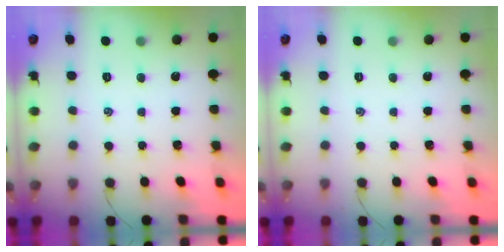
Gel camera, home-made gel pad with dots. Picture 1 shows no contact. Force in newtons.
{"total": 0.0}